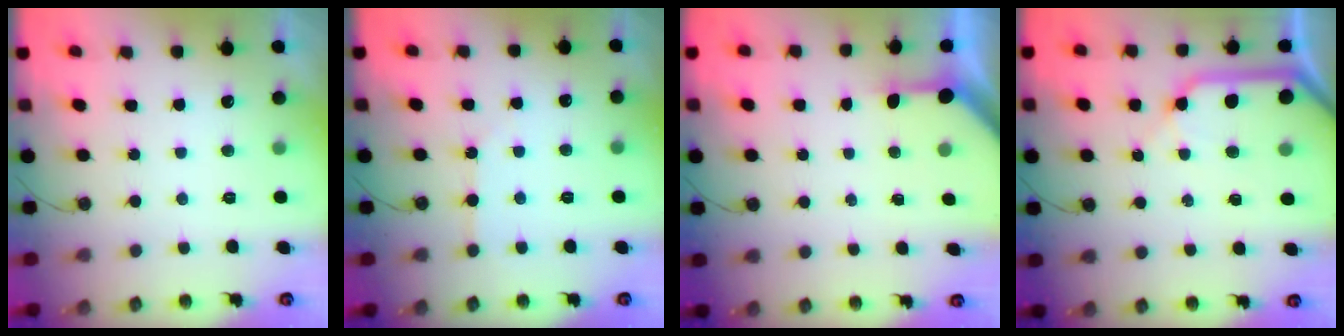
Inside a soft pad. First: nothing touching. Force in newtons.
{"total": 4.1, "press": 4.1, "slide": 0.7}
{"total": 3.2, "press": 3.2, "slide": 0.4}
{"total": 13.3, "press": 13.2, "slide": 1.5}